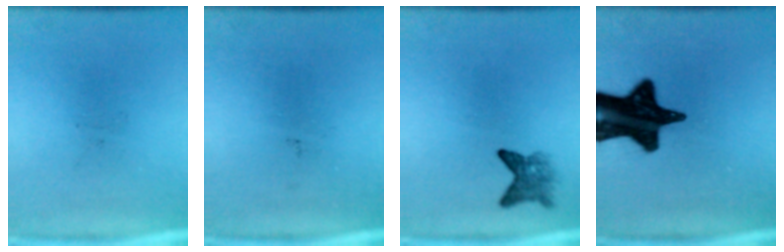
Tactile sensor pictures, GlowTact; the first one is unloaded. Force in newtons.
{"total": 0.0}
{"total": 2.8}
{"total": 18.5}